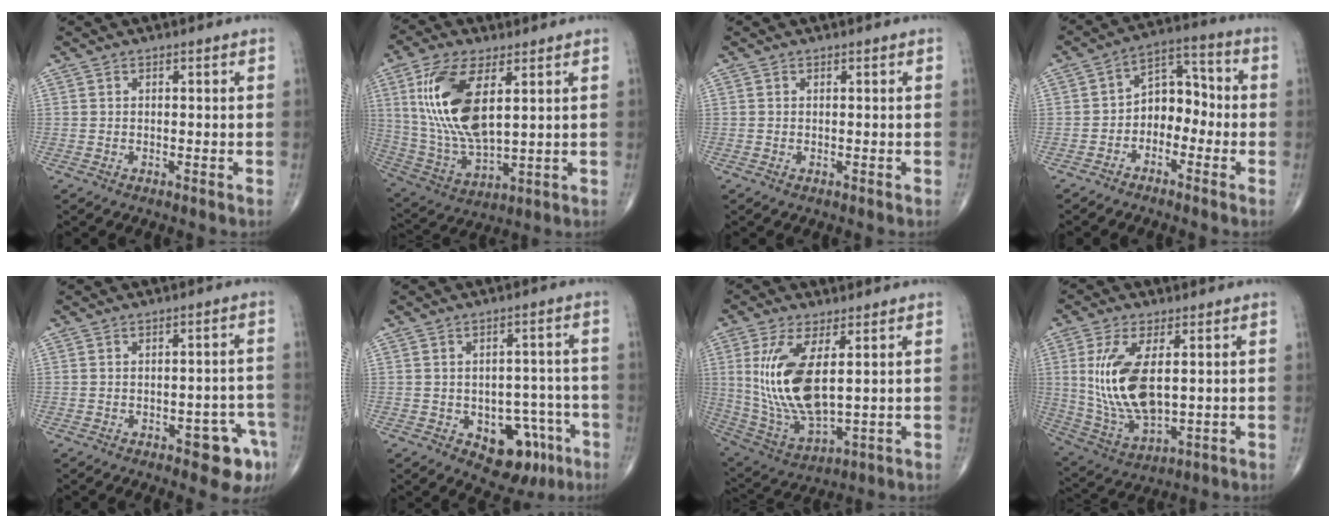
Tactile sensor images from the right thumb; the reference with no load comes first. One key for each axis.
{"total": 17.3, "fx": 5.0, "fy": 7.7, "fz": 14.7, "tx": -0.302, "ty": -0.019, "tz": 0.106}
{"total": 0.0}
{"total": 8.2, "fx": -2.2, "fy": 5.9, "fz": 5.4, "tx": -0.050, "ty": 0.045, "tz": -0.052}
{"total": 7.2, "fx": -3.6, "fy": 3.1, "fz": 5.4, "tx": -0.039, "ty": 0.022, "tz": -0.038}
{"total": 10.5, "fx": -4.6, "fy": 6.8, "fz": 6.6, "tx": -0.045, "ty": 0.032, "tz": -0.050}
{"total": 15.8, "fx": 3.0, "fy": 6.6, "fz": 14.1, "tx": -0.291, "ty": -0.024, "tz": 0.075}
{"total": 14.6, "fx": 2.1, "fy": 6.9, "fz": 12.6, "tx": -0.258, "ty": -0.016, "tz": 0.057}